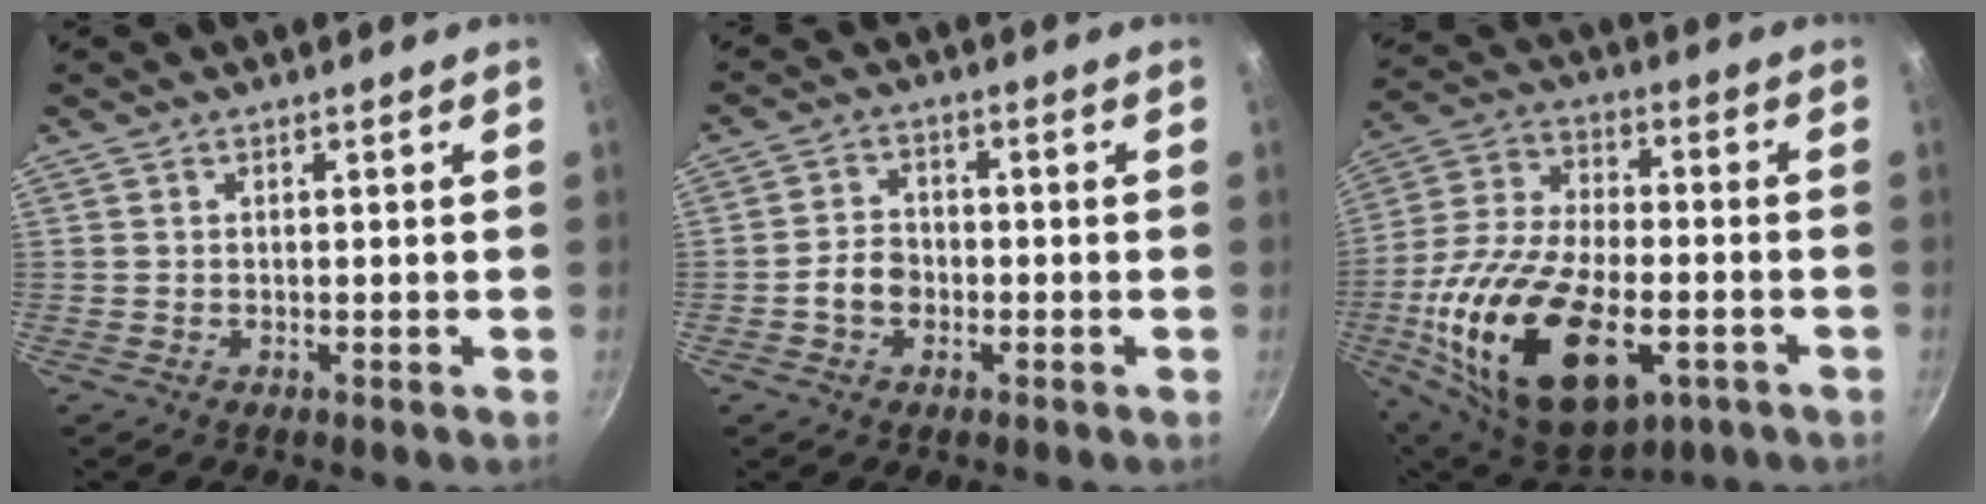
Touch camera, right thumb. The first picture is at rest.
{"total": 4.7, "force": [-1.6, 3.7, 2.5], "torque": [-0.027, 0.022, -0.033]}
{"total": 27.7, "force": [-8.2, 14.8, 21.9], "torque": [-0.401, 0.011, -0.133]}